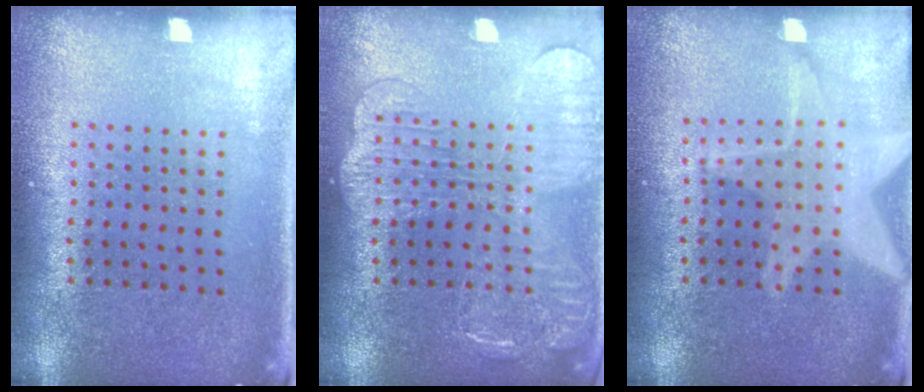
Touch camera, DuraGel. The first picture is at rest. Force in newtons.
{"total": 2.3, "press": 2.2, "slide": 0.4}
{"total": 3.2, "press": 3.2, "slide": 0.4}